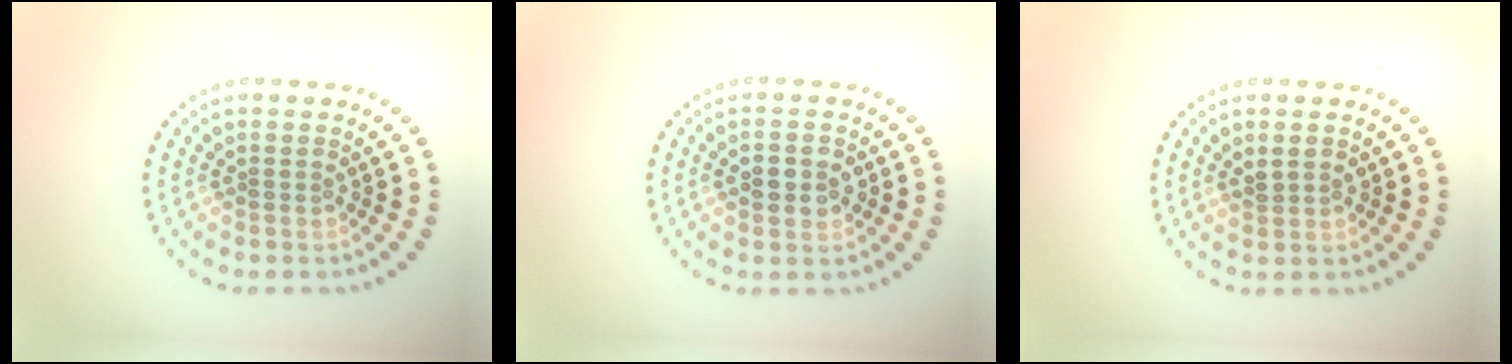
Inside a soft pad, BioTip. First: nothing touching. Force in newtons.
{"total": 2.4, "press": 2.4, "slide": 0.3}
{"total": 1.2, "press": 1.1, "slide": 0.3}